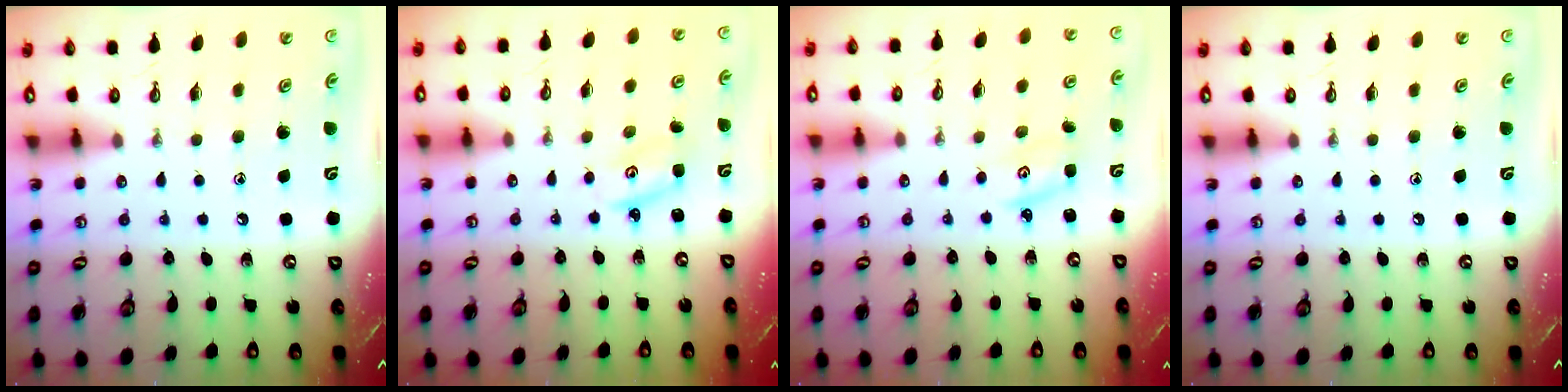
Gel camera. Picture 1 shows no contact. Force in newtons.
{"total": 2.6, "press": 2.6, "slide": 0.1}
{"total": 1.6, "press": 1.5, "slide": 0.1}
{"total": 0.0}